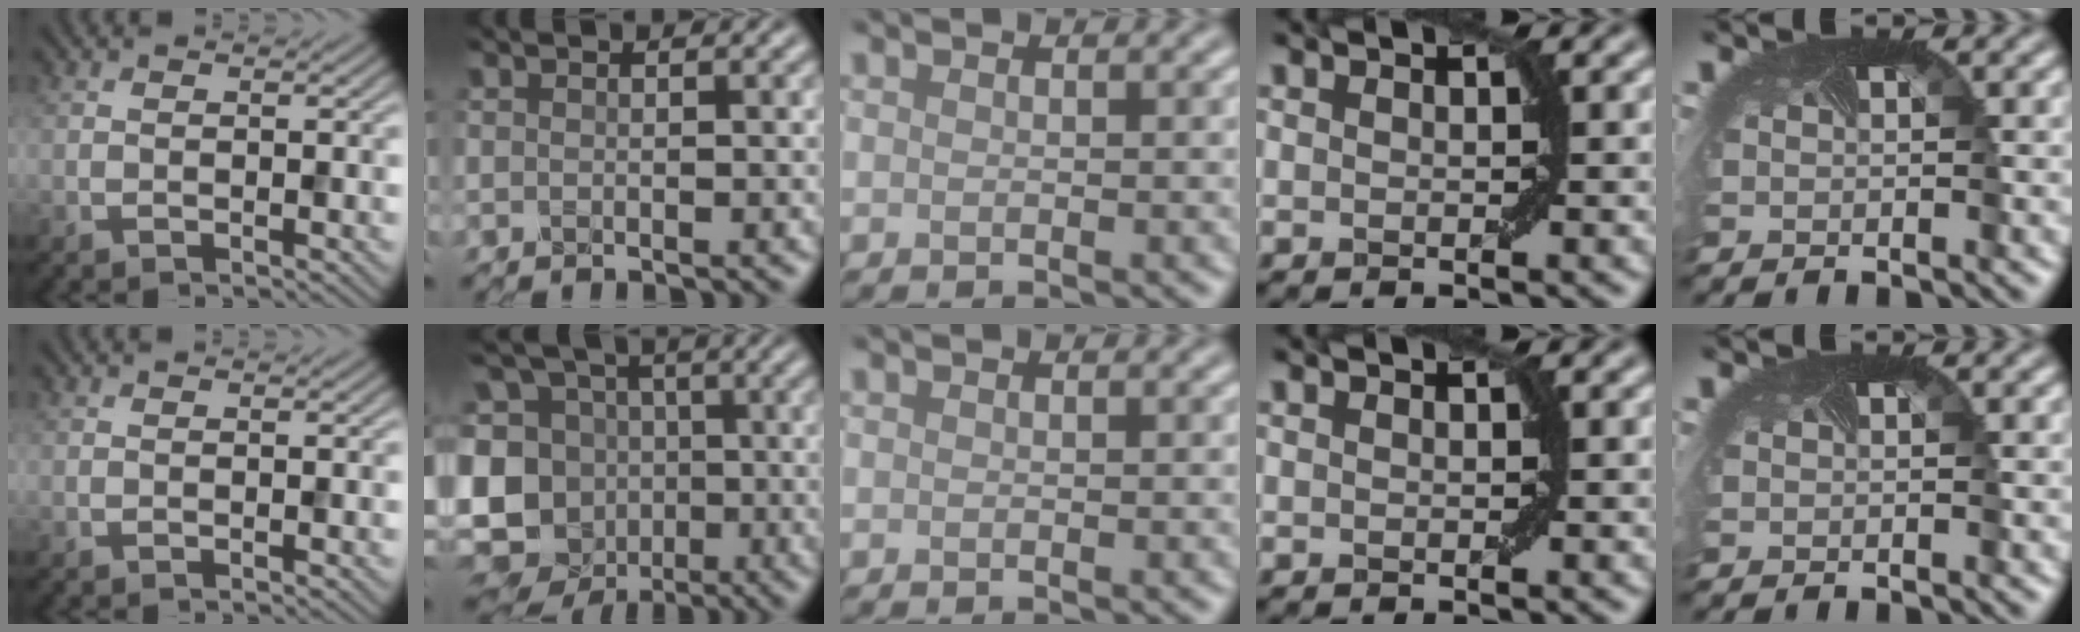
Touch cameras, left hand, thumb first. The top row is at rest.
{"index": {"total": 15.9, "force": [-4.4, 14.4, 5.4], "torque": [-0.150, 0.016, -0.083]}}